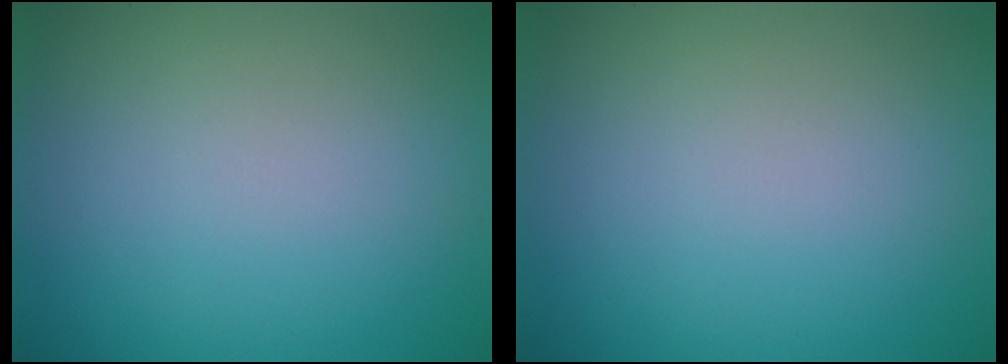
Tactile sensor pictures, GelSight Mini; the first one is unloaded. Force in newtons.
{"total": 0.0}